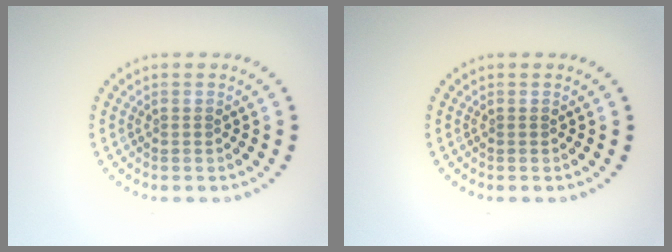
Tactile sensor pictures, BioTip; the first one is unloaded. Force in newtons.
{"total": 0.0}